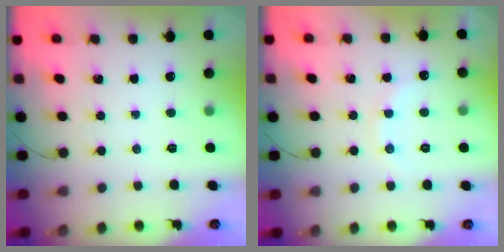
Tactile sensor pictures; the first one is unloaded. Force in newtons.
{"total": 6.7, "press": 6.5, "slide": 1.6}